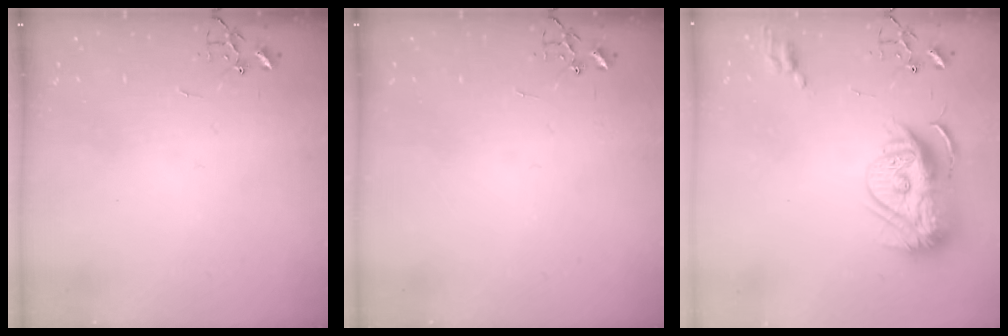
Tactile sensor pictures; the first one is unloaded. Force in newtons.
{"total": 0.0}
{"total": 15.1, "press": 15.0, "slide": 1.3}